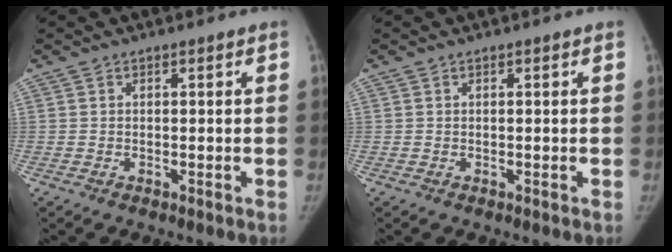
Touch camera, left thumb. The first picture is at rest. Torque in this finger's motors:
{"motor_torque": [-0.05, -0.06, 0.03, -0.02, 0.00]}